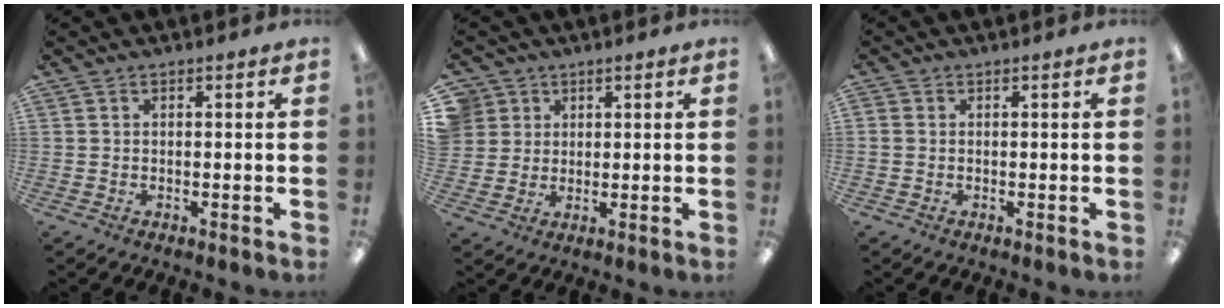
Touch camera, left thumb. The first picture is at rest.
{"total": 5.4, "force": [2.4, 4.8, 0.0], "torque": [-0.010, -0.006, 0.046]}
{"total": 0.8, "force": [-0.1, 0.7, 0.4], "torque": [-0.007, 0.003, -0.003]}